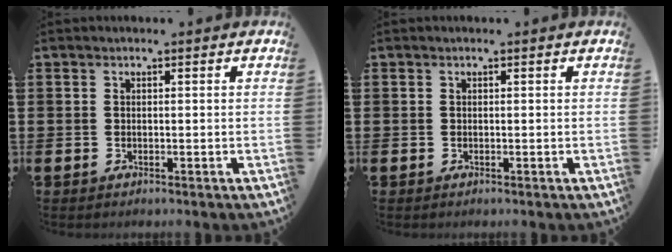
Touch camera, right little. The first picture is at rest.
{"total": 0.0}